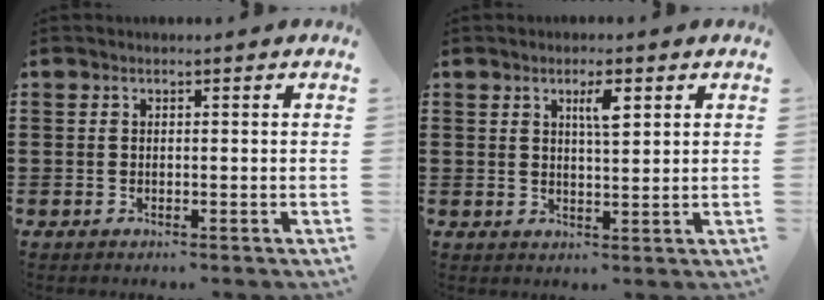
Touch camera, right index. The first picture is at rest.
{"total": 3.4, "force": [1.6, 0.8, 2.9], "torque": [-0.044, -0.001, 0.021]}